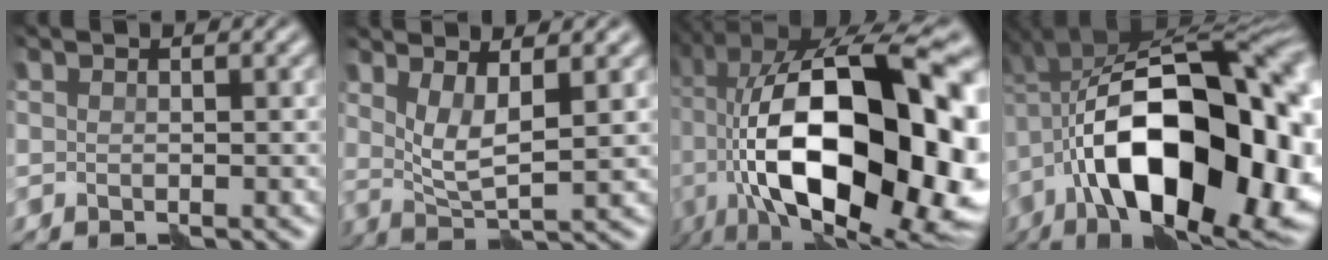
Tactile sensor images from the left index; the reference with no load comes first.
{"total": 3.5, "force": [1.0, 0.6, 3.3], "torque": [-0.068, -0.008, 0.021]}
{"total": 21.3, "force": [-1.4, 9.0, 19.2], "torque": [-0.318, 0.012, -0.031]}
{"total": 18.7, "force": [-4.5, 8.9, 15.8], "torque": [-0.245, 0.014, -0.067]}